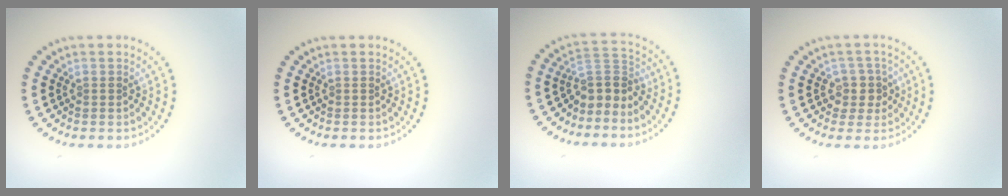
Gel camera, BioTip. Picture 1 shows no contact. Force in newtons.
{"total": 0.0}
{"total": 3.0, "press": 2.1, "slide": 2.1}
{"total": 2.3, "press": 2.0, "slide": 1.1}